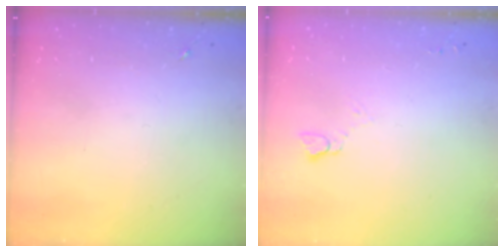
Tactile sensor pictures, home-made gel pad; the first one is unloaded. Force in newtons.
{"total": 2.5, "press": 2.5, "slide": 0.2}